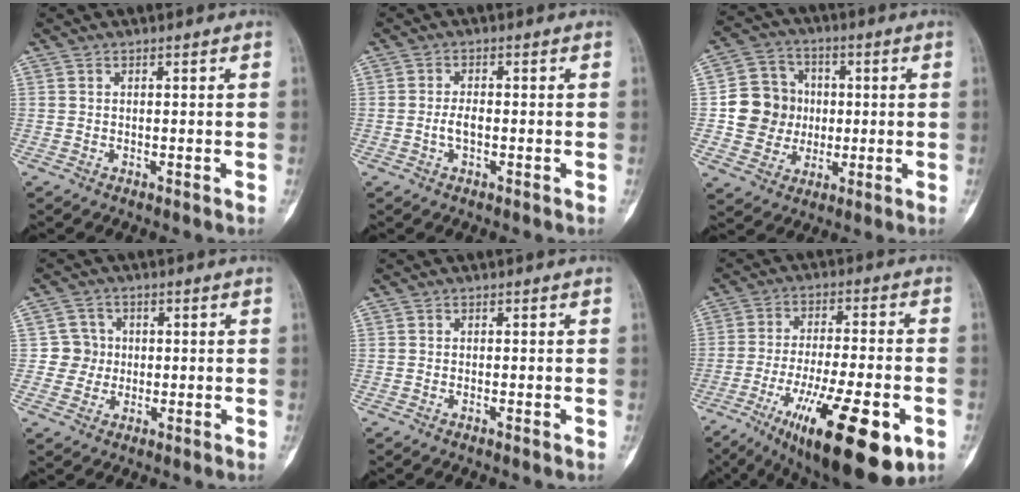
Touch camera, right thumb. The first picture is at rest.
{"total": 2.4, "force": [-0.6, 1.1, 2.1], "torque": [-0.040, 0.008, -0.012]}
{"total": 11.7, "force": [0.0, 10.8, 4.3], "torque": [-0.034, 0.017, 0.003]}
{"total": 4.3, "force": [0.0, 4.3, 0.2], "torque": [0.029, 0.011, -0.006]}
{"total": 0.6, "force": [-0.3, 0.0, 0.5], "torque": [-0.010, 0.000, -0.005]}
{"total": 21.8, "force": [-9.6, 6.4, 18.5], "torque": [-0.280, 0.012, -0.144]}